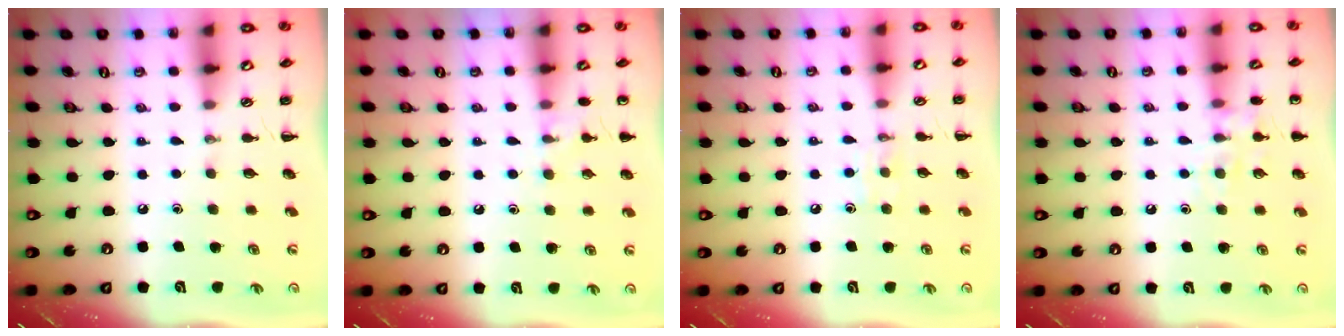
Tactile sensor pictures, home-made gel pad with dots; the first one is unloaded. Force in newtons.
{"total": 7.1, "press": 6.8, "slide": 2.0}
{"total": 4.8, "press": 4.6, "slide": 1.3}
{"total": 8.5, "press": 8.4, "slide": 1.0}